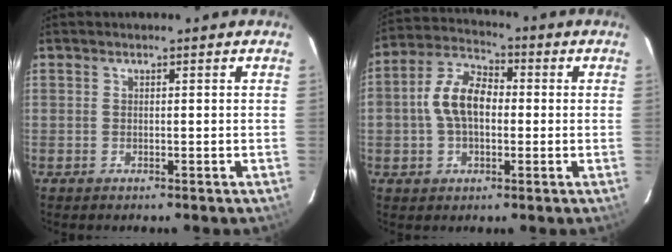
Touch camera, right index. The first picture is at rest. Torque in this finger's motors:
{"motor_torque": [0.41, -0.10, 0.27, 0.14]}